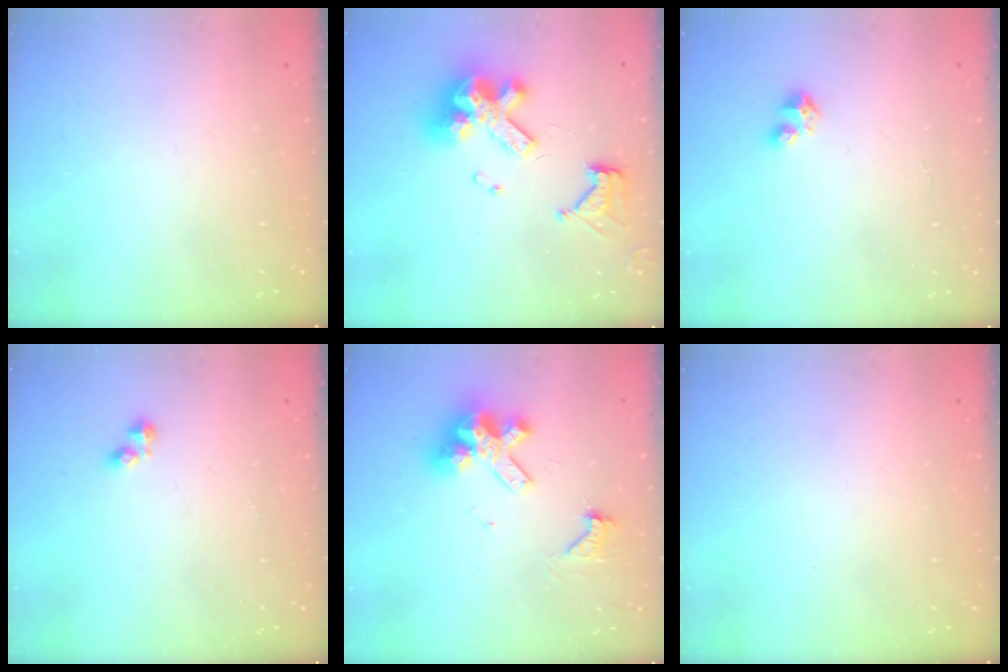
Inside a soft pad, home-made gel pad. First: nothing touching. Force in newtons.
{"total": 15.0, "press": 14.9, "slide": 1.5}
{"total": 2.9, "press": 2.9, "slide": 0.3}
{"total": 2.1, "press": 2.0, "slide": 0.4}
{"total": 11.3, "press": 11.2, "slide": 1.2}
{"total": 0.0}